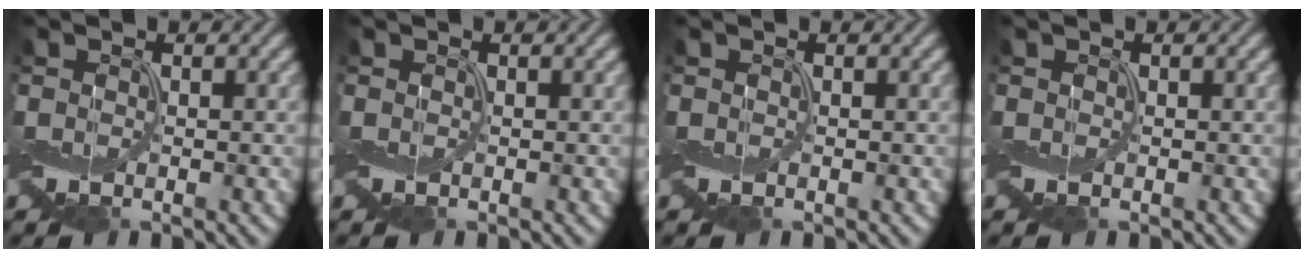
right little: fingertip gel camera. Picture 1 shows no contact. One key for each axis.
{"total": 0.0}
{"total": 0.0}
{"total": 0.0}